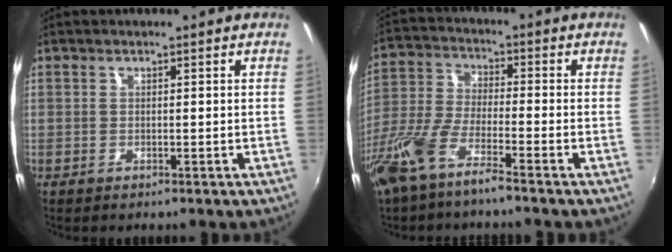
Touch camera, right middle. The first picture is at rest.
{"total": 10.2, "force": [-6.8, 1.7, 7.5], "torque": [-0.168, -0.014, -0.137]}